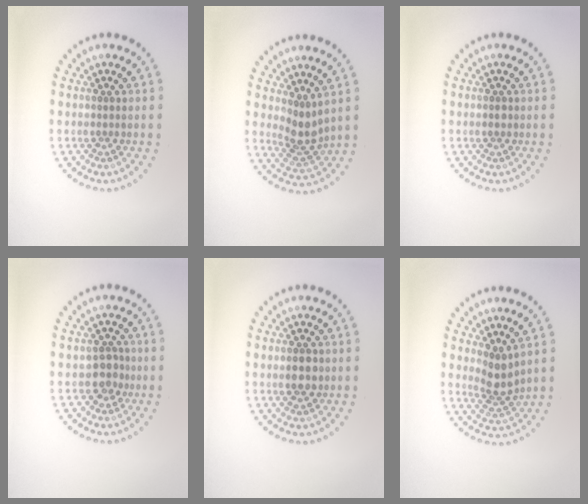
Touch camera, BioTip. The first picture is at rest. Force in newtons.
{"total": 2.7, "press": 2.1, "slide": 1.8}
{"total": 0.9, "press": 0.9, "slide": 0.0}
{"total": 1.9, "press": 1.8, "slide": 0.8}
{"total": 2.2, "press": 2.2, "slide": 0.1}
{"total": 2.8, "press": 2.2, "slide": 1.8}